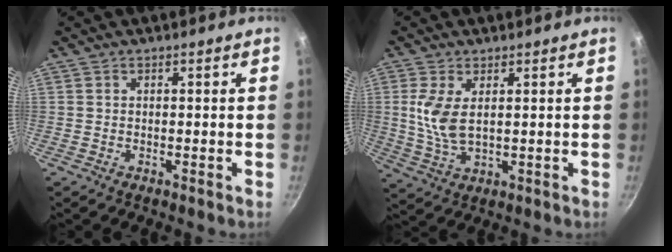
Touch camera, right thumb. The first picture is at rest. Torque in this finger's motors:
{"motor_torque": [-0.90, 0.51, 1.11, 0.19, 0.09]}